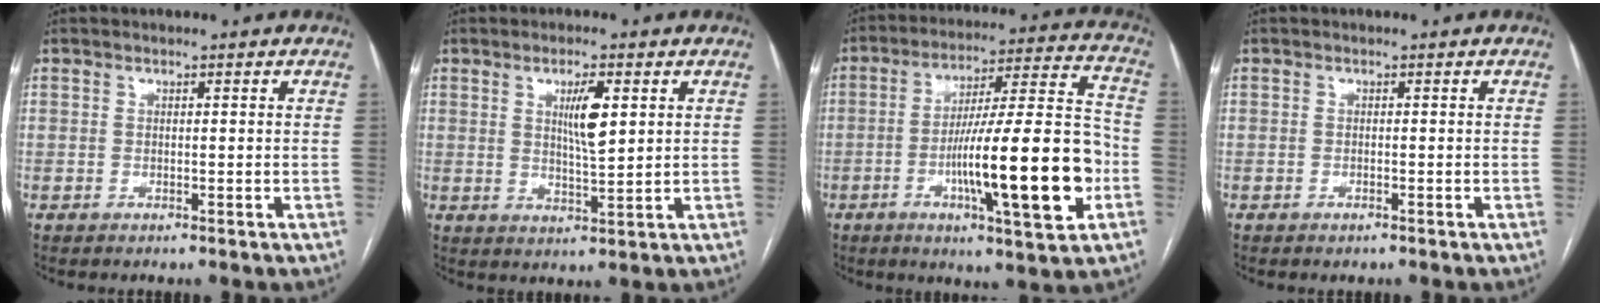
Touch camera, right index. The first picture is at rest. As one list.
[{"total": 5.3, "force": [1.9, 0.8, 4.9], "torque": [-0.089, -0.004, 0.036]}, {"total": 20.3, "force": [-5.5, 1.7, 19.5], "torque": [-0.303, 0.006, -0.078]}, {"total": 0.5, "force": [-0.4, 0.2, 0.3], "torque": [-0.007, -0.001, -0.003]}]